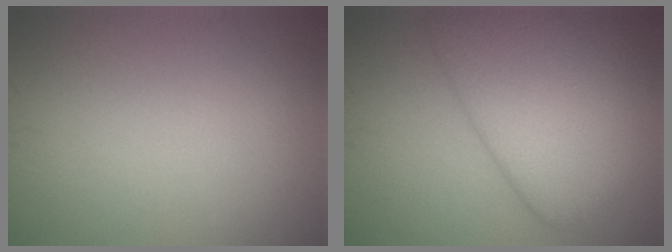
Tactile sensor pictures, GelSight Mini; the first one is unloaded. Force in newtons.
{"total": 8.6, "press": 8.6, "slide": 0.4}